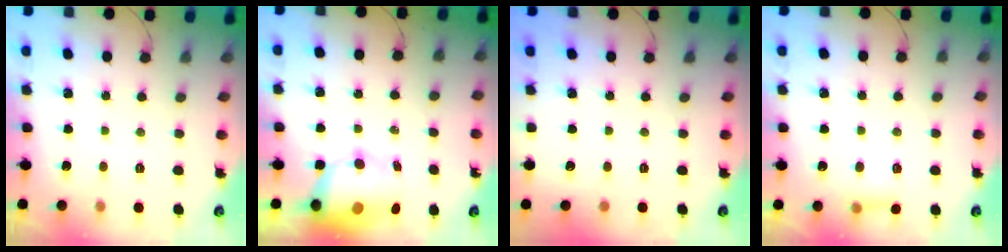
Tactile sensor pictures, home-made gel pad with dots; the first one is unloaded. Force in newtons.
{"total": 11.7, "press": 11.3, "slide": 3.1}
{"total": 0.0}
{"total": 5.0, "press": 4.8, "slide": 1.4}